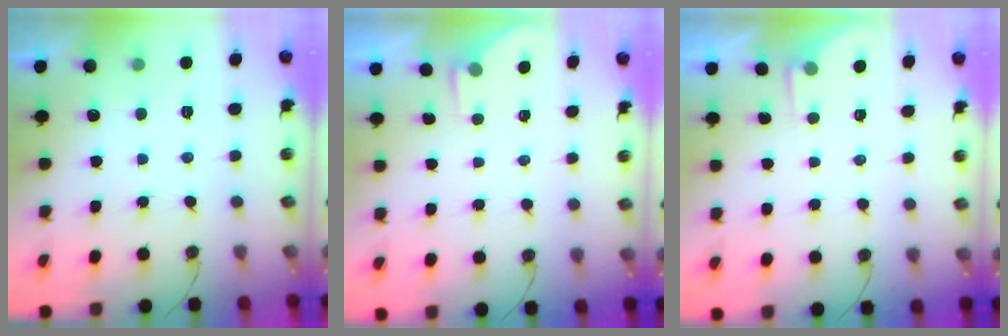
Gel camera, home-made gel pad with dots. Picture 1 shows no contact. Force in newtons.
{"total": 1.8, "press": 1.7, "slide": 0.4}
{"total": 3.1, "press": 3.1, "slide": 0.5}